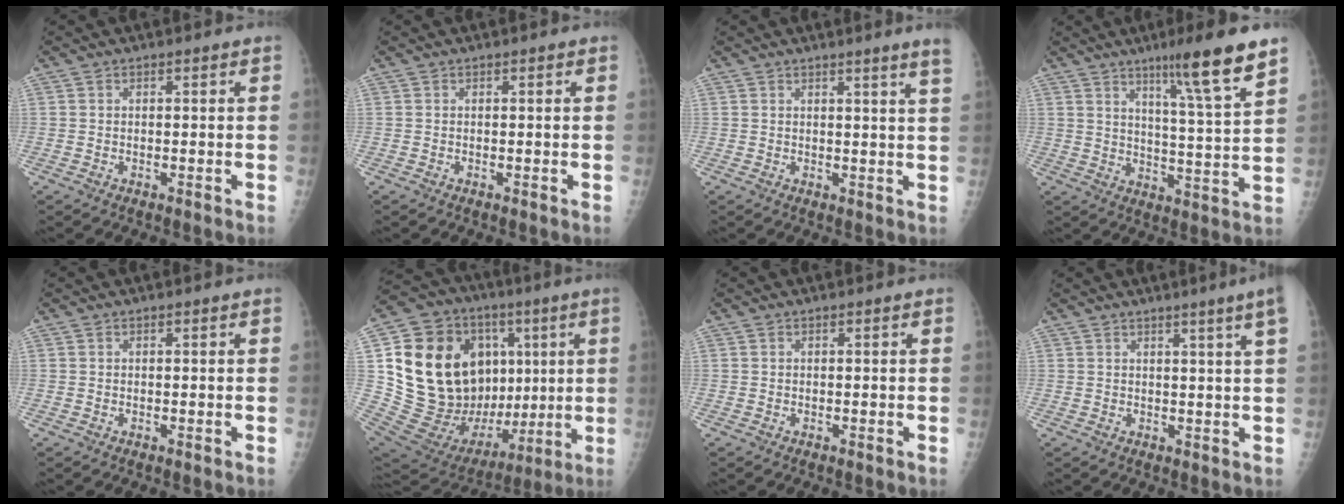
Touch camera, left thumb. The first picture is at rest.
{"total": 0.0}
{"total": 4.8, "force": [3.5, -0.9, 3.1], "torque": [-0.041, -0.020, 0.034]}
{"total": 13.9, "force": [8.7, 0.4, 10.8], "torque": [-0.162, -0.050, 0.134]}
{"total": 0.0}
{"total": 32.1, "force": [4.7, 20.0, 24.7], "torque": [-0.406, 0.011, 0.094]}
{"total": 0.0}
{"total": 5.4, "force": [3.2, -1.0, 4.2], "torque": [-0.059, -0.014, 0.040]}